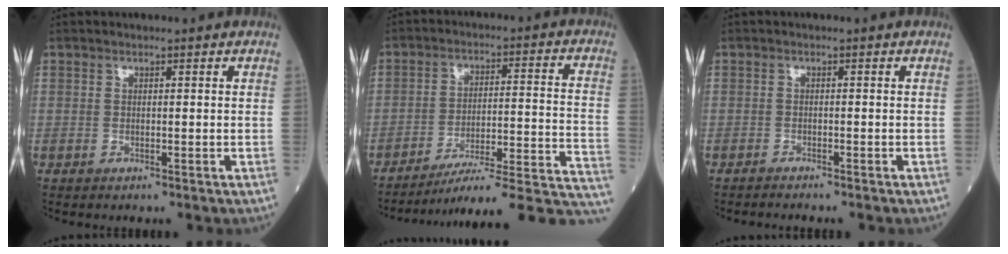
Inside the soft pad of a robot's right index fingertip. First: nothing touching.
{"total": 20.9, "force": [-18.4, 0.1, 9.8], "torque": [-0.057, 0.015, -0.254]}
{"total": 1.5, "force": [-1.5, -0.2, 0.2], "torque": [-0.007, -0.004, -0.023]}